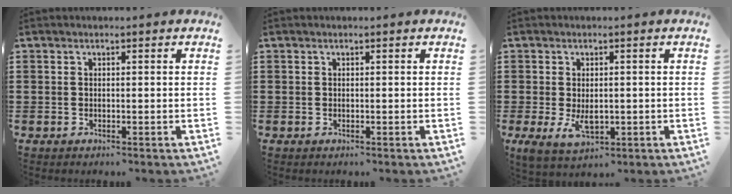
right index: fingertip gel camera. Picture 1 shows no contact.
{"total": 0.0}
{"total": 4.2, "force": [-0.5, 2.3, 3.5], "torque": [-0.053, -0.007, -0.012]}